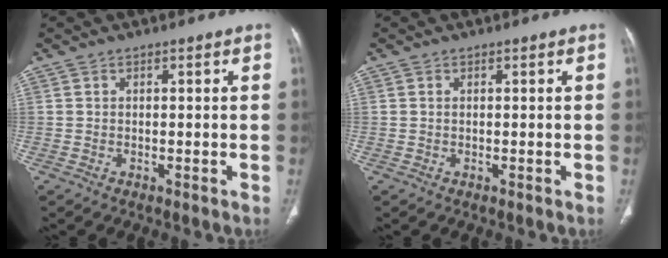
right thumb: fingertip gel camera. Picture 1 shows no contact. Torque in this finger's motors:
{"motor_torque": [0.23, -0.04, -0.07, -0.38, 0.04]}